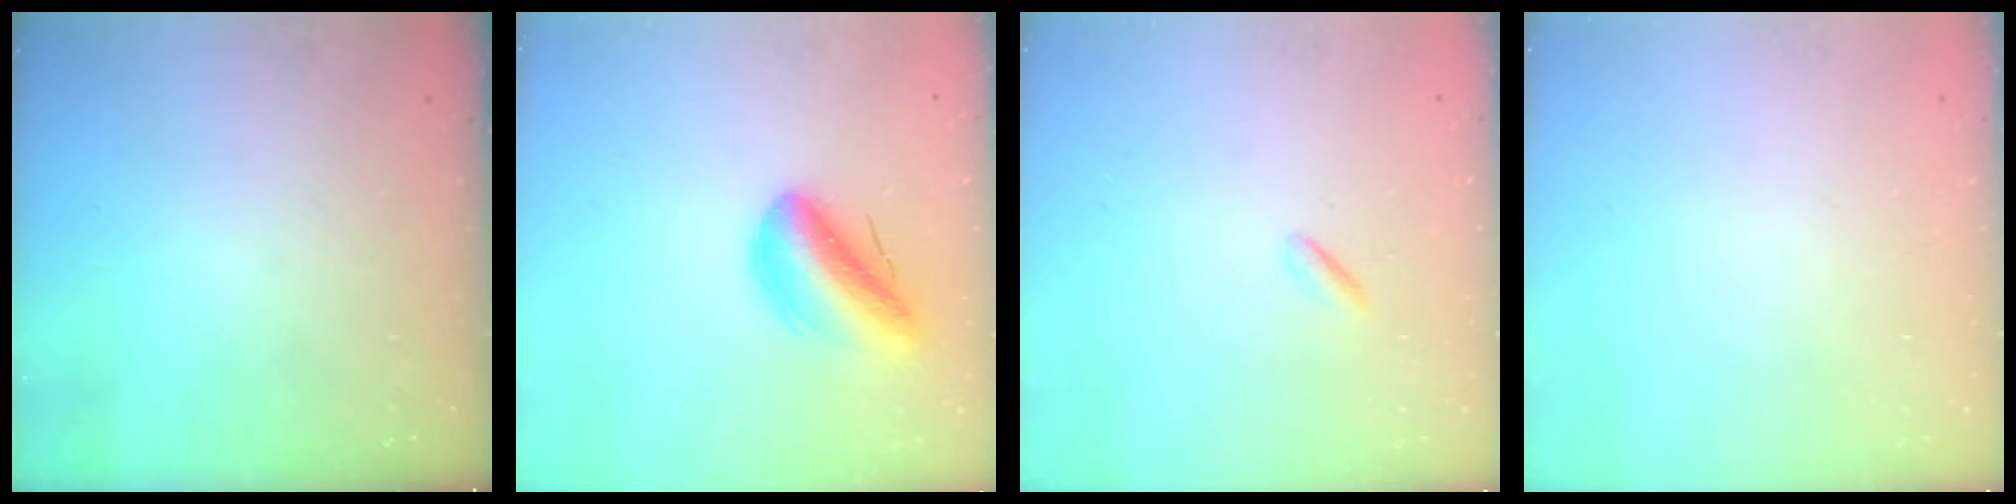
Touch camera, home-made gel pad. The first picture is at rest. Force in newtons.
{"total": 12.1, "press": 12.0, "slide": 1.8}
{"total": 0.0}
{"total": 2.2, "press": 2.2, "slide": 0.1}